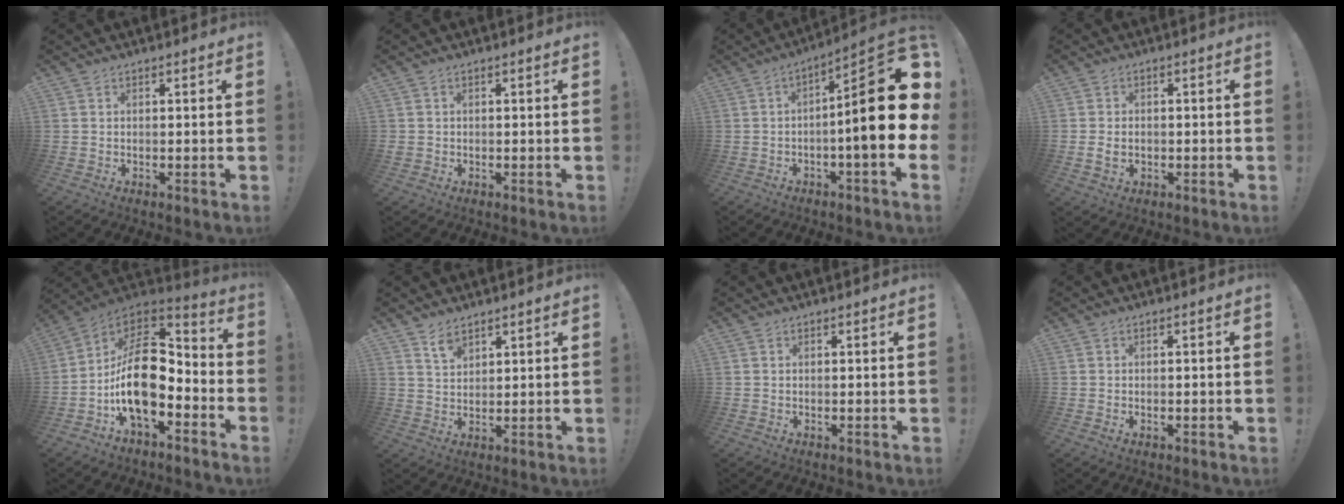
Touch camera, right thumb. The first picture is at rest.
{"total": 1.1, "force": [-0.2, 1.1, 0.3], "torque": [-0.012, 0.005, -0.001]}
{"total": 21.2, "force": [-0.1, 3.9, 20.8], "torque": [-0.312, -0.001, -0.005]}
{"total": 3.5, "force": [-0.6, 2.5, 2.4], "torque": [-0.032, 0.000, -0.013]}
{"total": 19.7, "force": [-2.6, 11.0, 16.2], "torque": [-0.294, 0.013, -0.037]}
{"total": 4.6, "force": [3.6, 2.0, 1.9], "torque": [-0.026, -0.025, 0.065]}
{"total": 0.0}
{"total": 0.5, "force": [-0.4, 0.0, 0.3], "torque": [-0.006, 0.000, -0.008]}